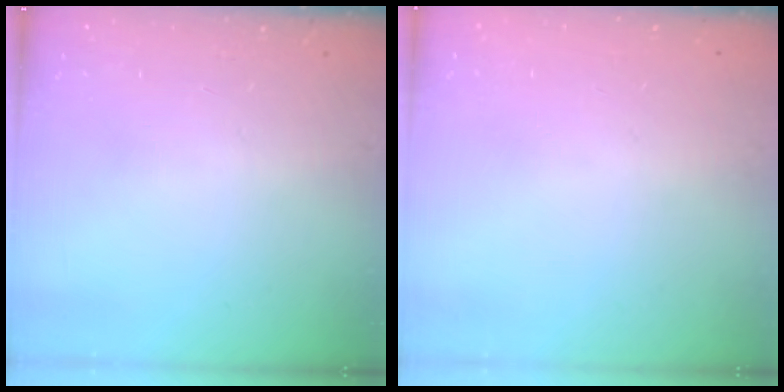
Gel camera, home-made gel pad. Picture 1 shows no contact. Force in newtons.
{"total": 0.0}